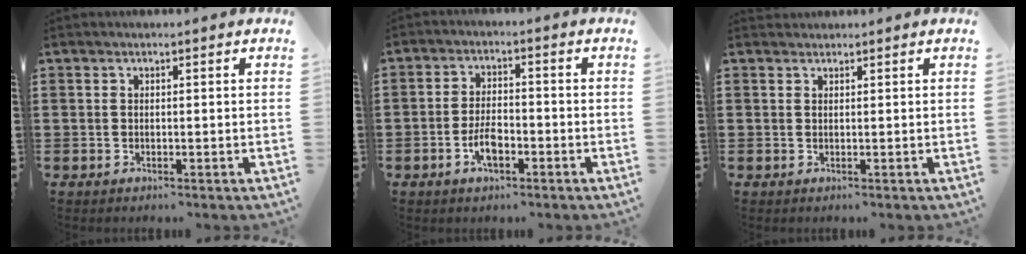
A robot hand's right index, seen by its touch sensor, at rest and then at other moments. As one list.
[{"total": 4.4, "force": [-1.9, 2.0, 3.5], "torque": [-0.081, -0.001, -0.040]}, {"total": 0.7, "force": [0.6, 0.1, -0.1], "torque": [0.003, 0.001, 0.013]}]